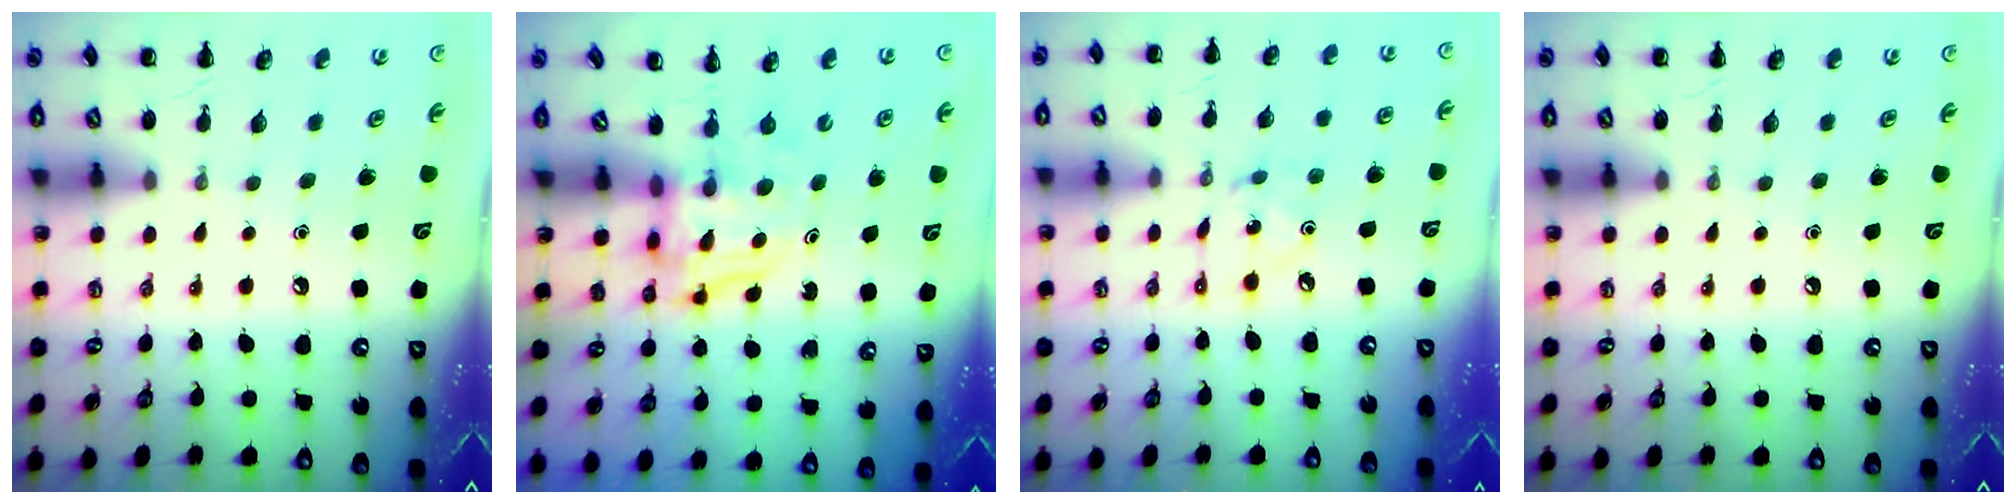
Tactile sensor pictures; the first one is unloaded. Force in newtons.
{"total": 3.7, "press": 3.6, "slide": 0.4}
{"total": 2.3, "press": 2.2, "slide": 0.3}
{"total": 0.0}